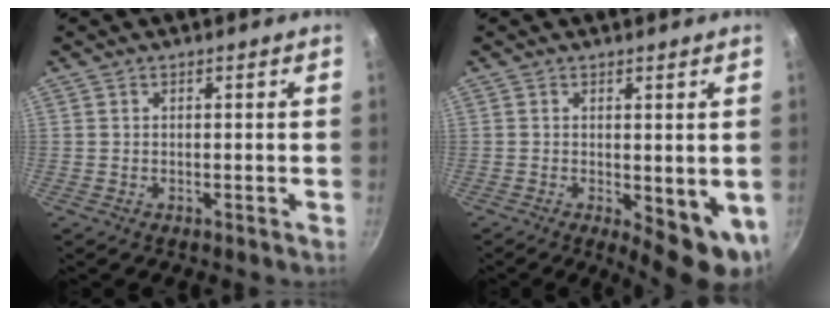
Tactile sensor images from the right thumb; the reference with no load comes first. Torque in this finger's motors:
{"motor_torque": [0.35, 0.65, 0.85, 0.25, 0.10]}